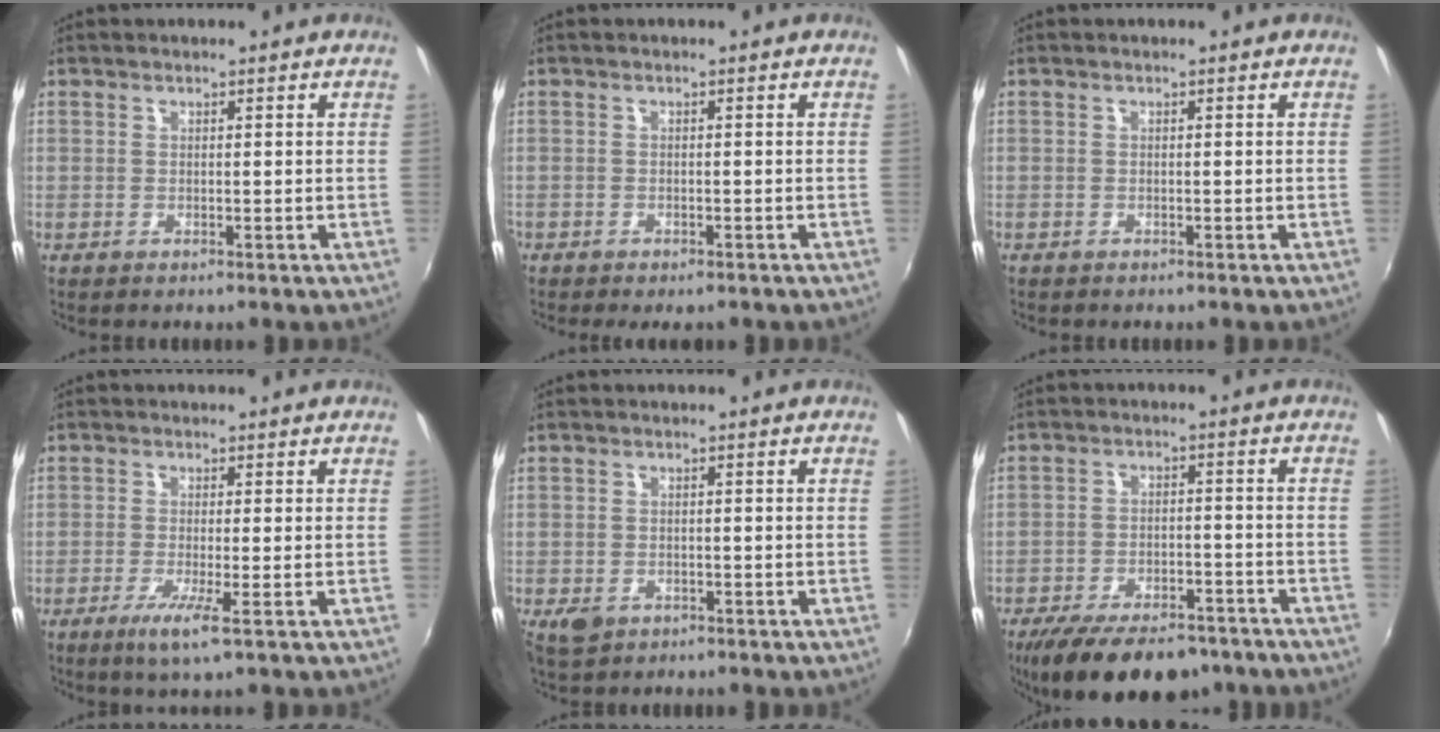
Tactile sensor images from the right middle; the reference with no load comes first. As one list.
[{"total": 2.3, "force": [-1.8, 1.1, 0.9], "torque": [-0.023, -0.010, -0.029]}, {"total": 0.6, "force": [-0.5, 0.3, -0.1], "torque": [-0.001, 0.001, -0.009]}, {"total": 4.2, "force": [-1.9, -0.4, 3.8], "torque": [-0.086, -0.015, -0.041]}, {"total": 3.4, "force": [-1.8, 2.4, 1.6], "torque": [-0.037, -0.006, -0.029]}, {"total": 17.6, "force": [-13.4, 7.1, 9.1], "torque": [-0.184, -0.024, -0.195]}]